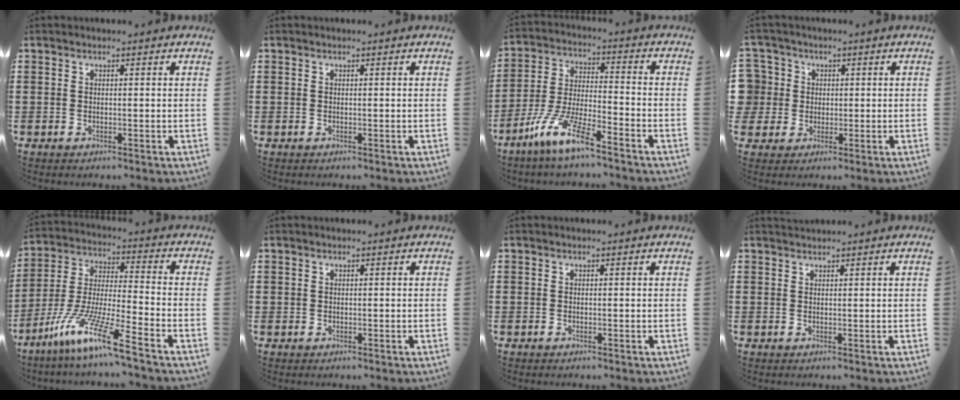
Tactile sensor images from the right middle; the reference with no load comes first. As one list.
[{"total": 0.0}, {"total": 9.7, "force": [-7.3, 0.4, 6.3], "torque": [-0.143, -0.009, -0.146]}, {"total": 4.9, "force": [0.1, 4.8, 0.7], "torque": [-0.051, 0.007, -0.003]}, {"total": 12.1, "force": [-9.2, -0.4, 7.9], "torque": [-0.171, -0.008, -0.185]}, {"total": 0.0}, {"total": 0.0}, {"total": 1.0, "force": [1.0, 0.1, 0.0], "torque": [-0.002, -0.002, 0.020]}]